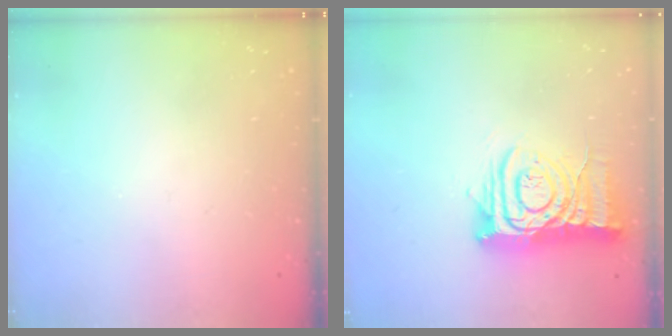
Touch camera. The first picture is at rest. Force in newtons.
{"total": 12.8, "press": 12.8, "slide": 1.4}